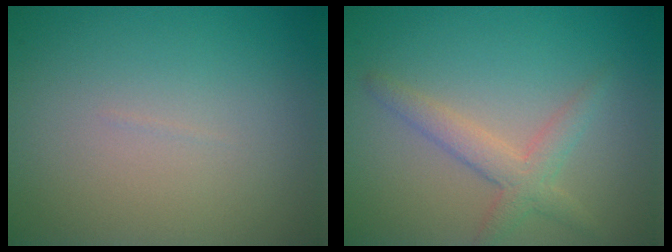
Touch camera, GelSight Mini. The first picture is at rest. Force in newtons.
{"total": 2.8, "press": 2.8, "slide": 0.2}